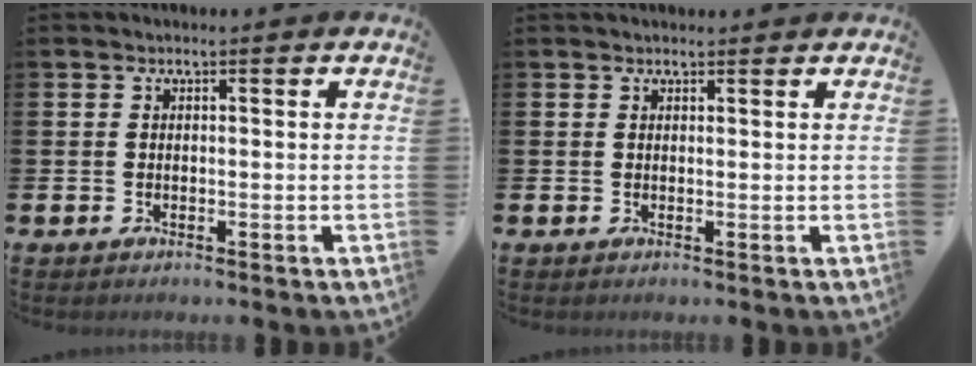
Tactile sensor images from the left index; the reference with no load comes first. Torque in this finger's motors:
{"motor_torque": [0.16, -0.85, 0.40, 0.08]}